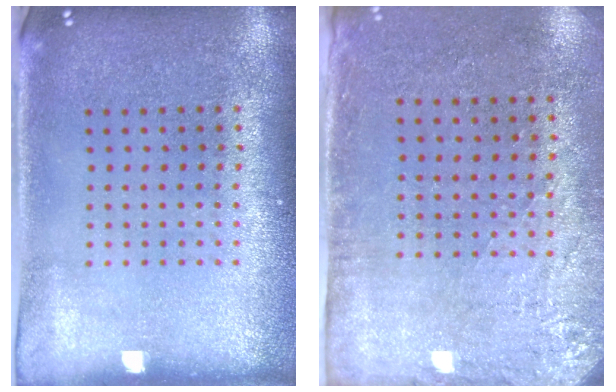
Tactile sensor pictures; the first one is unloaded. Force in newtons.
{"total": 2.8, "press": 2.3, "slide": 1.6}